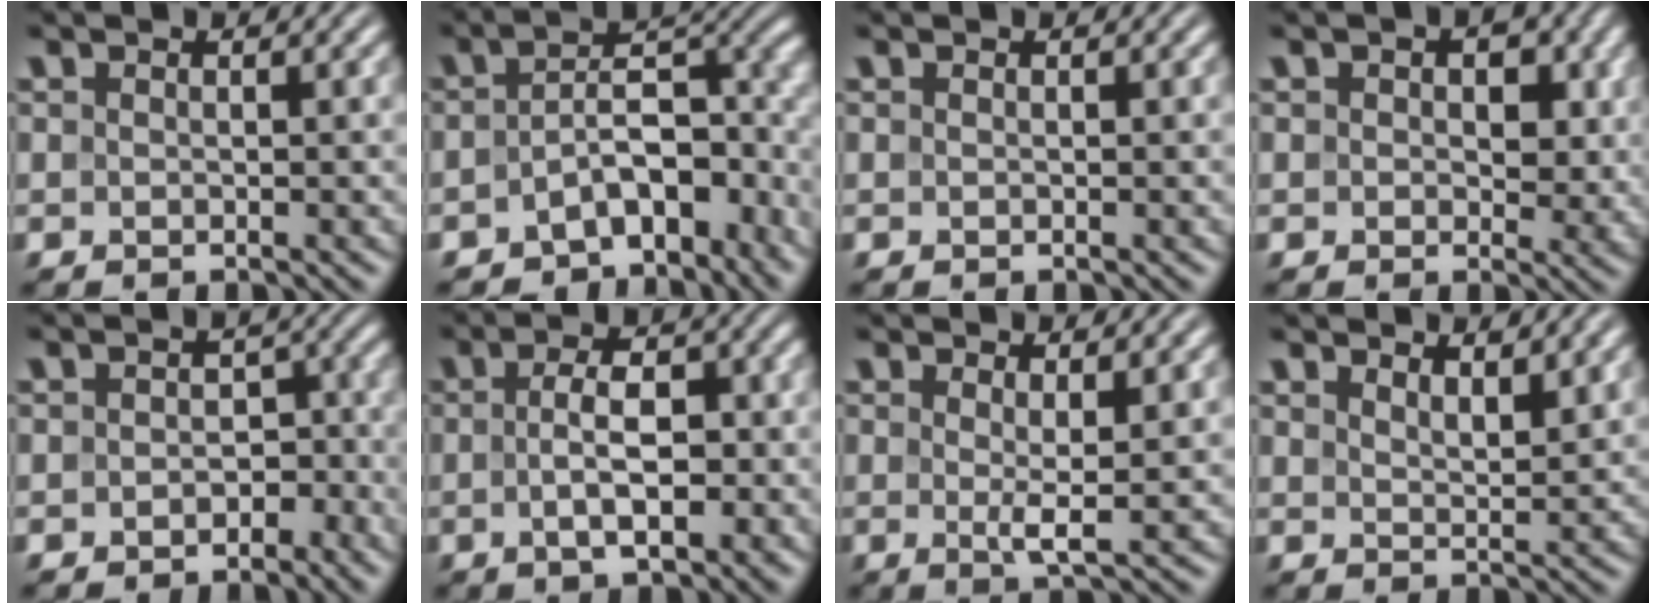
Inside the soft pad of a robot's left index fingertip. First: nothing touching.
{"total": 7.7, "force": [-4.1, 4.2, 4.9], "torque": [-0.046, 0.000, -0.071]}
{"total": 0.0}
{"total": 4.3, "force": [1.0, 2.9, 3.0], "torque": [-0.028, -0.003, 0.008]}
{"total": 2.8, "force": [-1.4, 1.9, 1.4], "torque": [-0.008, 0.007, -0.023]}
{"total": 5.7, "force": [-1.1, 2.5, 5.1], "torque": [-0.080, 0.000, -0.018]}
{"total": 2.1, "force": [0.5, 0.2, 2.1], "torque": [-0.037, -0.009, 0.009]}
{"total": 2.7, "force": [2.3, 0.6, 1.2], "torque": [-0.013, -0.002, 0.042]}